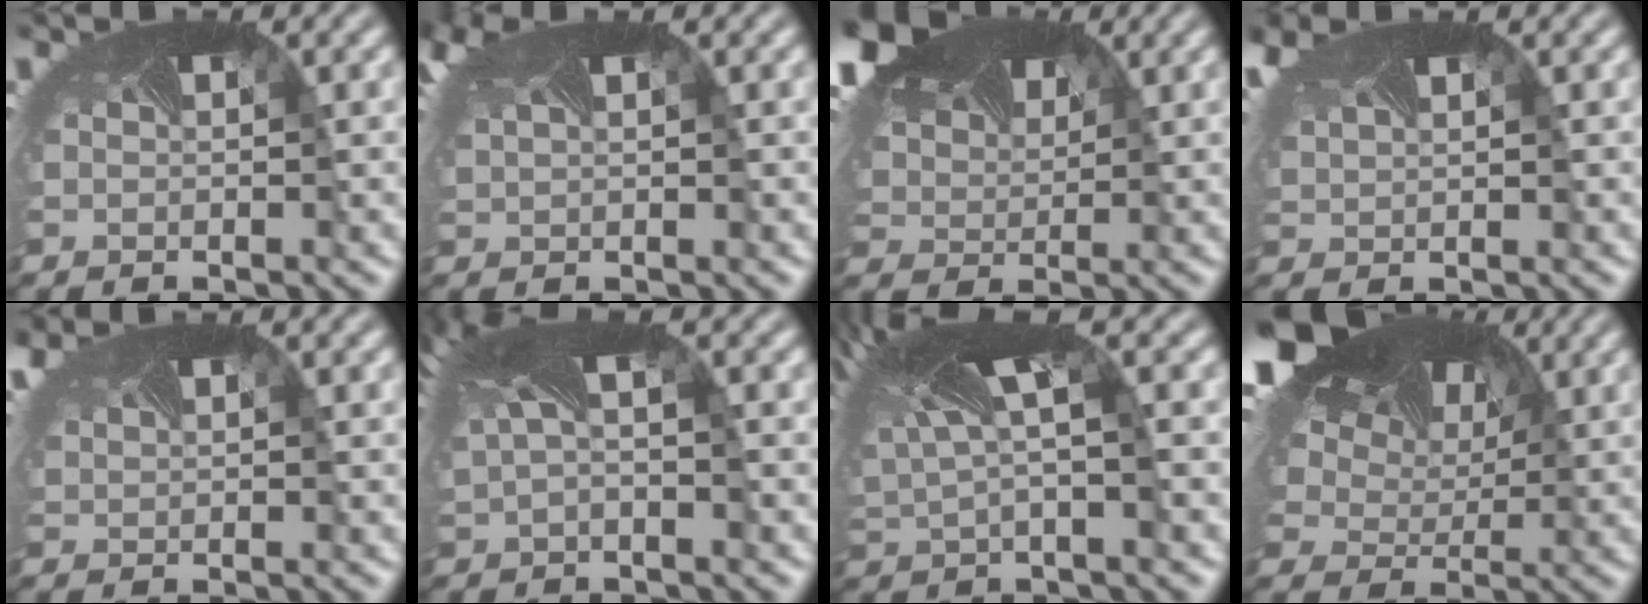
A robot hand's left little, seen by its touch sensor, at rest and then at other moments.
{"total": 4.2, "force": [2.3, 2.0, 2.9], "torque": [-0.100, 0.014, 0.054]}
{"total": 10.8, "force": [6.7, 6.1, 5.9], "torque": [-0.155, 0.021, 0.120]}
{"total": 4.2, "force": [2.6, 1.8, 2.8], "torque": [-0.096, 0.005, 0.055]}
{"total": 2.9, "force": [1.9, 1.1, 1.9], "torque": [-0.067, 0.003, 0.041]}
{"total": 7.0, "force": [2.7, 3.0, 5.7], "torque": [-0.147, 0.007, 0.061]}
{"total": 6.3, "force": [2.9, 1.5, 5.4], "torque": [-0.153, -0.002, 0.065]}
{"total": 17.0, "force": [8.7, 10.7, 9.9], "torque": [-0.253, 0.046, 0.155]}